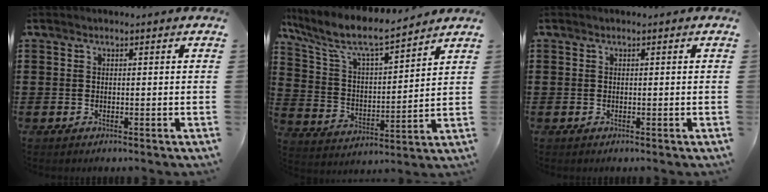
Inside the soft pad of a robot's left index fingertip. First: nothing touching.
{"total": 8.3, "force": [6.8, 1.6, 4.5], "torque": [-0.116, -0.039, 0.112]}
{"total": 0.0}